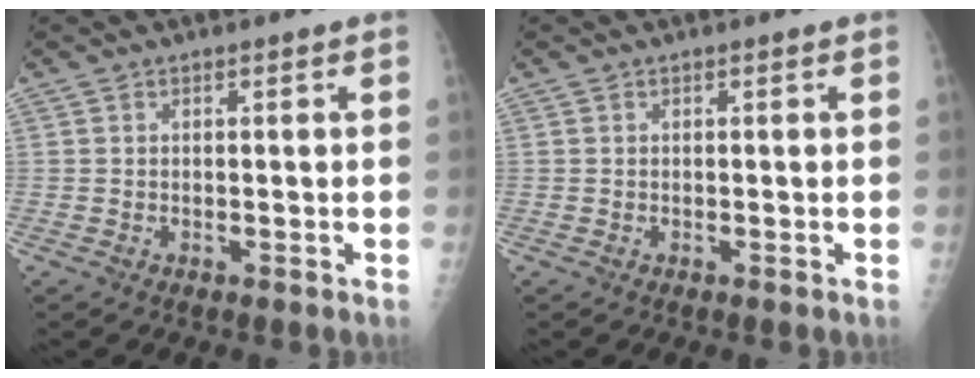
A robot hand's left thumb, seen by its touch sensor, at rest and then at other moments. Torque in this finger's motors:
{"motor_torque": [0.00, 0.00, -0.17, -0.05, 0.00]}